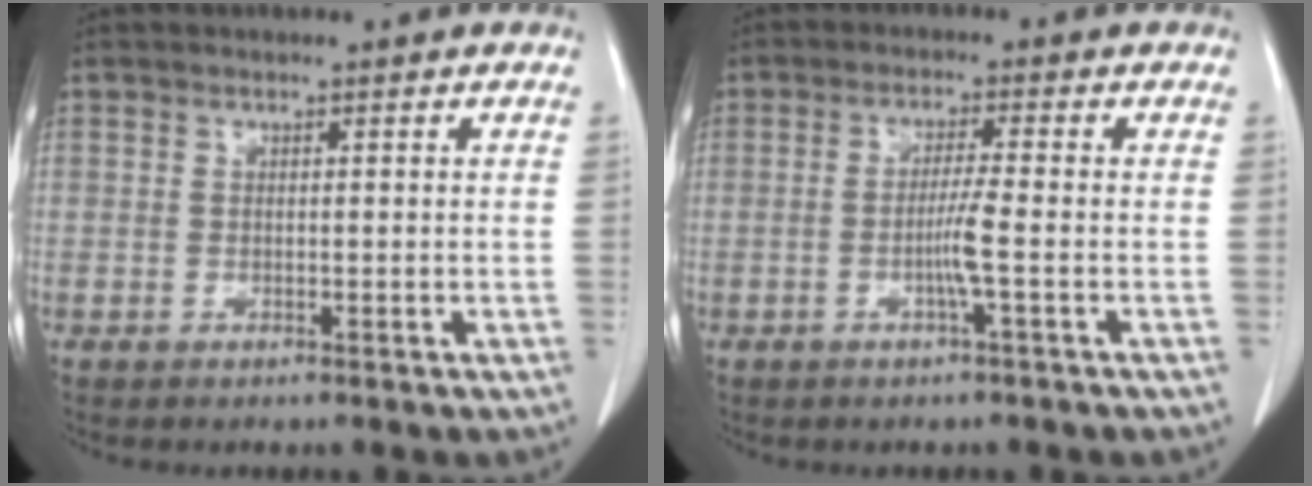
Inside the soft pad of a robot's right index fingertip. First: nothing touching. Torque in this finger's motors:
{"motor_torque": [0.03, 0.05, 0.04, 0.06]}